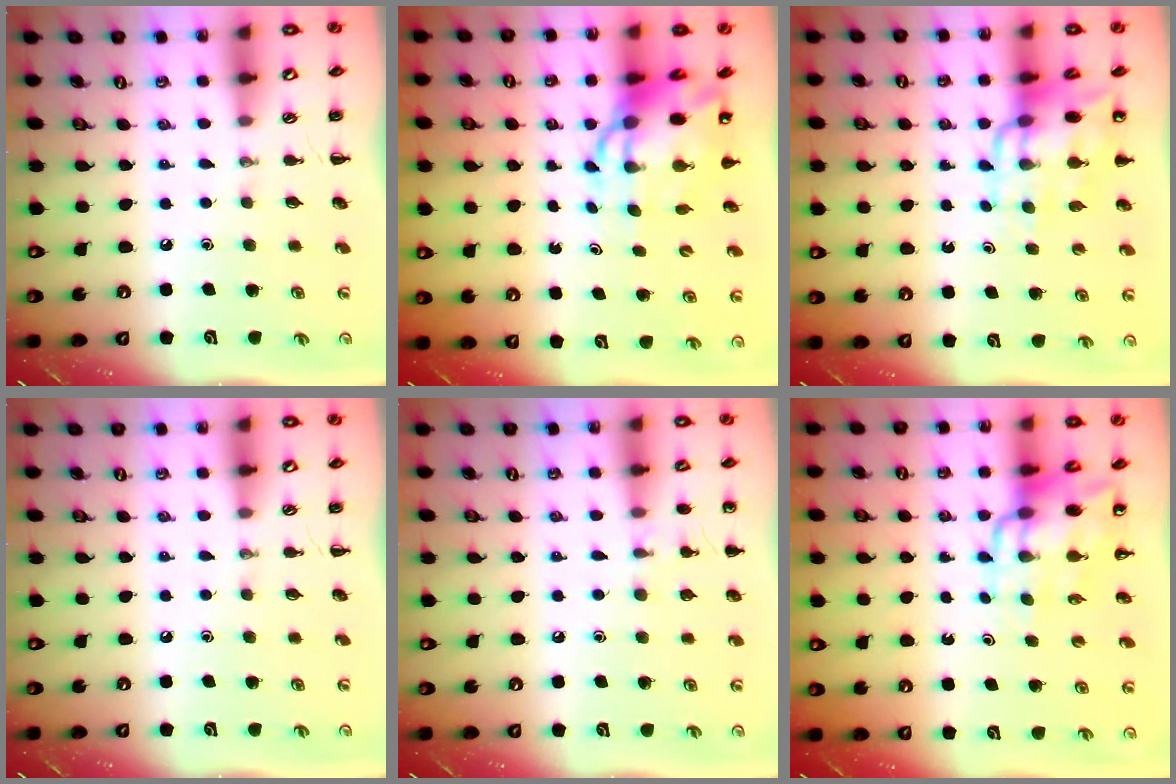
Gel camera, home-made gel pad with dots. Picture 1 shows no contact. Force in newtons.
{"total": 10.0, "press": 9.7, "slide": 2.6}
{"total": 11.9, "press": 11.4, "slide": 3.2}
{"total": 0.0}
{"total": 6.4, "press": 6.1, "slide": 2.1}
{"total": 13.0, "press": 12.5, "slide": 3.7}